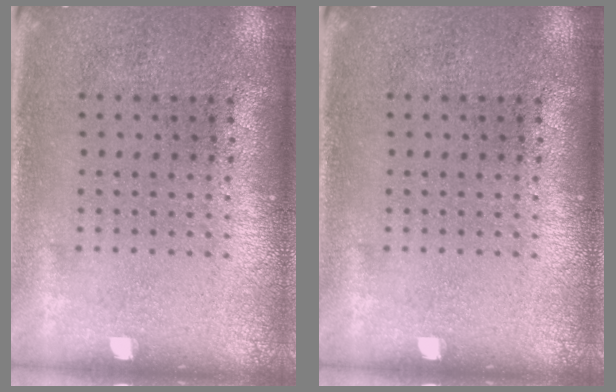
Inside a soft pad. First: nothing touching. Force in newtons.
{"total": 0.0}